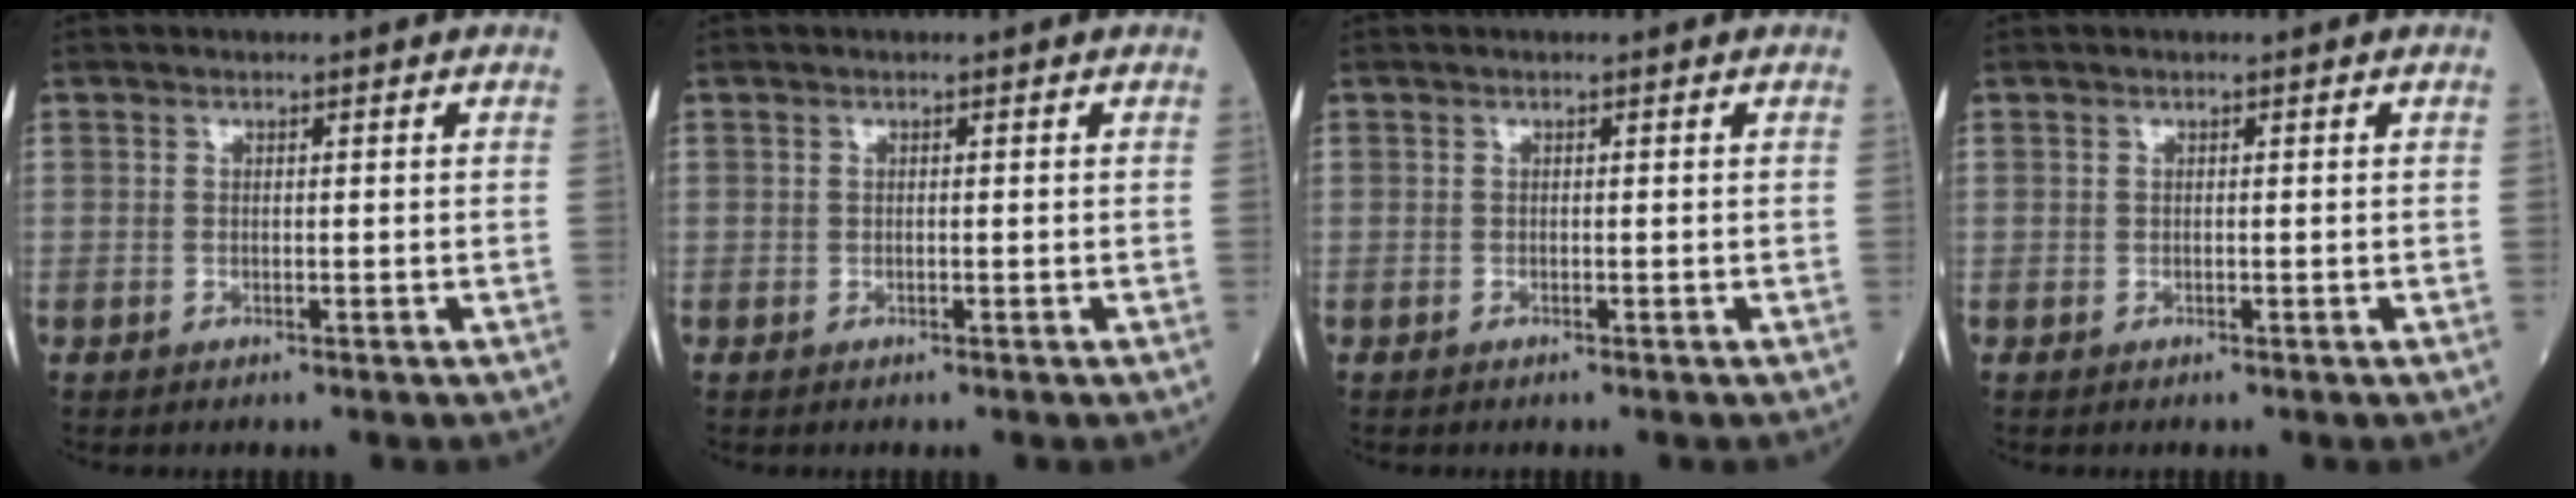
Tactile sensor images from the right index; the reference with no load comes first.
{"total": 0.0}
{"total": 0.0}
{"total": 0.0}